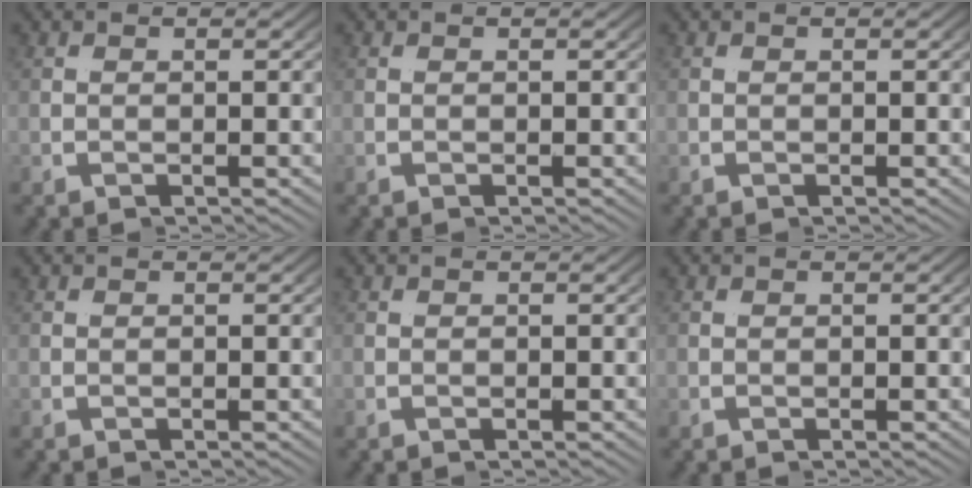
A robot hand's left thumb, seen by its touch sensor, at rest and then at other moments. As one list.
[{"total": 0.0}, {"total": 0.0}, {"total": 0.0}, {"total": 0.0}, {"total": 0.0}]